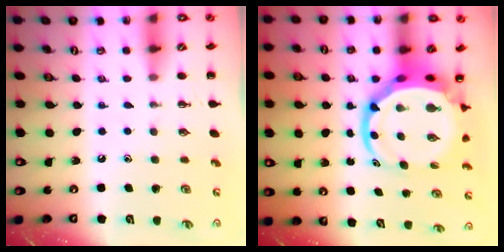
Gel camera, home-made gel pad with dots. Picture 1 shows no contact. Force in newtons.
{"total": 9.1, "press": 8.8, "slide": 2.5}